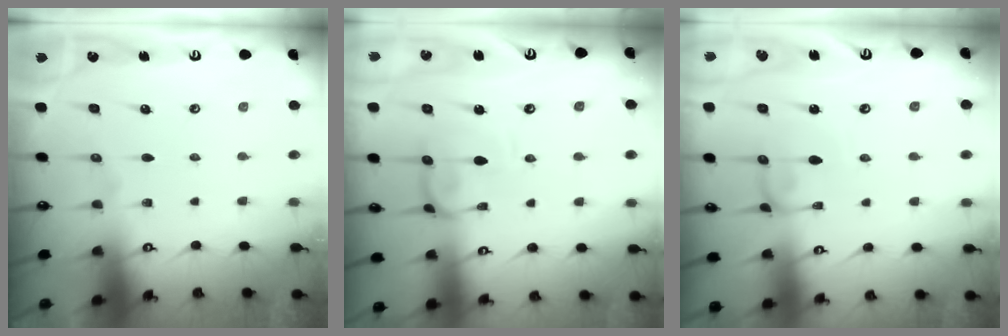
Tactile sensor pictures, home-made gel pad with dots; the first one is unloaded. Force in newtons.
{"total": 1.8, "press": 1.6, "slide": 0.7}
{"total": 2.4, "press": 2.4, "slide": 0.1}